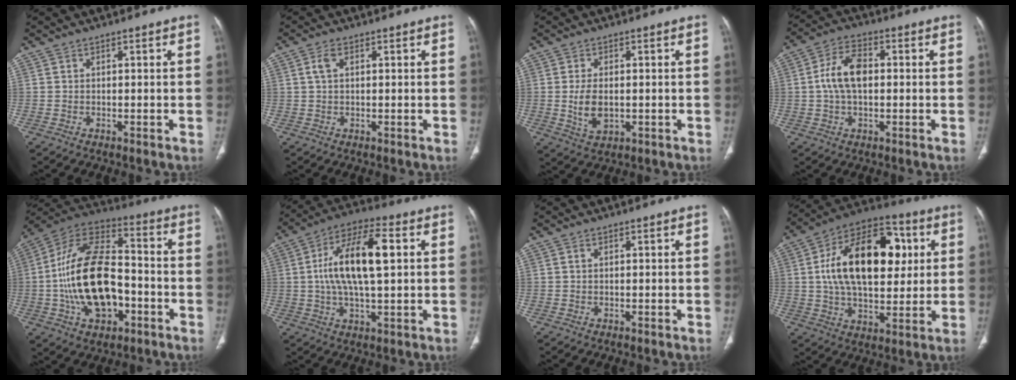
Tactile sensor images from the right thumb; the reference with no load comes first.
{"total": 2.5, "force": [0.9, 1.4, 1.9], "torque": [-0.045, 0.010, 0.021]}
{"total": 5.7, "force": [-0.3, 3.3, 4.6], "torque": [-0.088, -0.008, 0.002]}
{"total": 8.7, "force": [0.4, 5.1, 7.0], "torque": [-0.133, 0.018, 0.001]}
{"total": 21.8, "force": [-4.0, 12.4, 17.5], "torque": [-0.308, 0.038, -0.069]}
{"total": 15.0, "force": [2.2, 5.8, 13.7], "torque": [-0.254, 0.018, 0.034]}
{"total": 0.6, "force": [0.3, 0.3, 0.4], "torque": [-0.011, 0.005, 0.006]}
{"total": 23.4, "force": [4.5, 13.2, 18.8], "torque": [-0.283, 0.011, 0.068]}